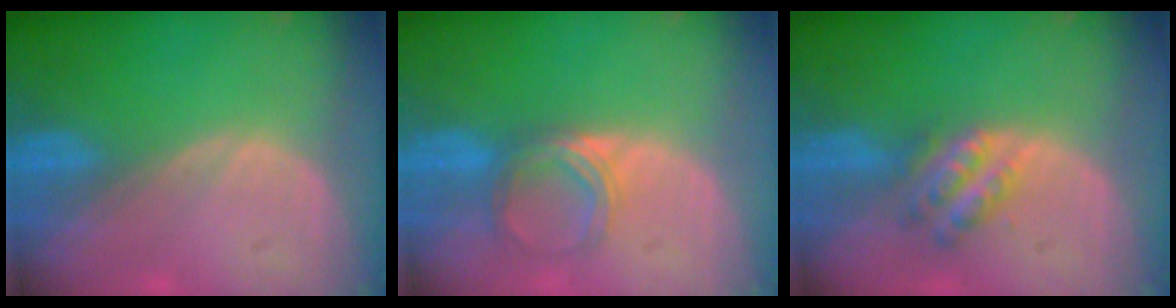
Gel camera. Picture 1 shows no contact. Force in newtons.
{"total": 5.1, "press": 4.5, "slide": 2.3}
{"total": 5.4, "press": 4.9, "slide": 2.2}